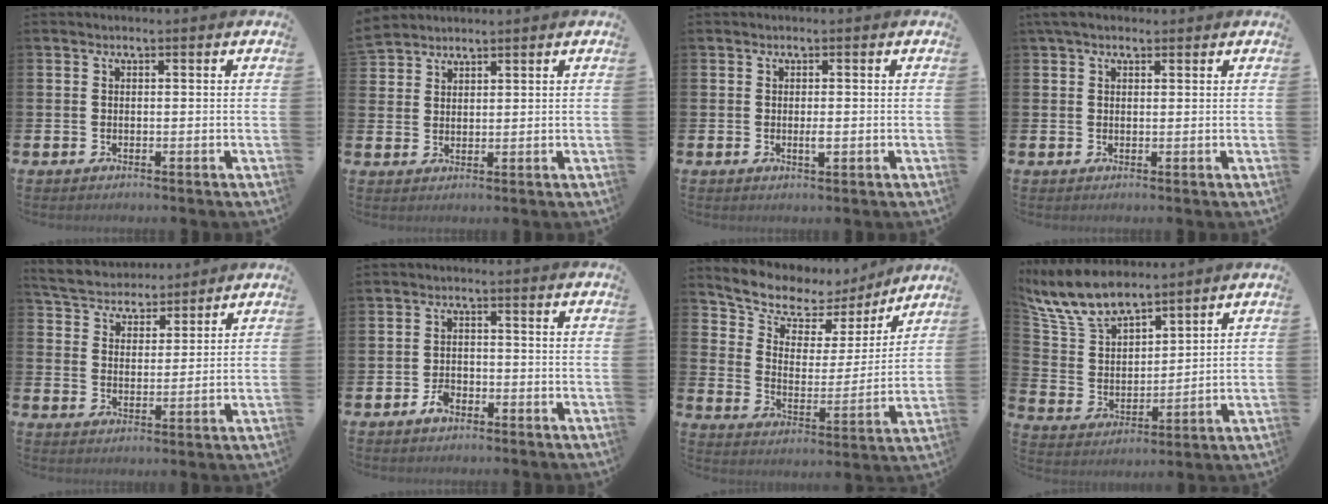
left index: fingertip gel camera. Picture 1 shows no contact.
{"total": 3.0, "force": [2.8, 0.5, -0.6], "torque": [0.016, -0.018, 0.053]}
{"total": 1.2, "force": [-0.3, 0.3, 1.1], "torque": [-0.006, -0.007, -0.009]}
{"total": 2.6, "force": [1.9, 1.3, 1.3], "torque": [-0.017, 0.000, 0.032]}
{"total": 4.9, "force": [4.7, 1.1, -0.3], "torque": [-0.019, -0.032, 0.083]}
{"total": 2.5, "force": [-1.6, 1.5, 1.2], "torque": [-0.022, 0.005, -0.033]}
{"total": 7.9, "force": [7.0, 3.5, 1.5], "torque": [-0.068, -0.055, 0.120]}
{"total": 9.5, "force": [8.4, 3.0, 3.4], "torque": [-0.103, -0.034, 0.158]}